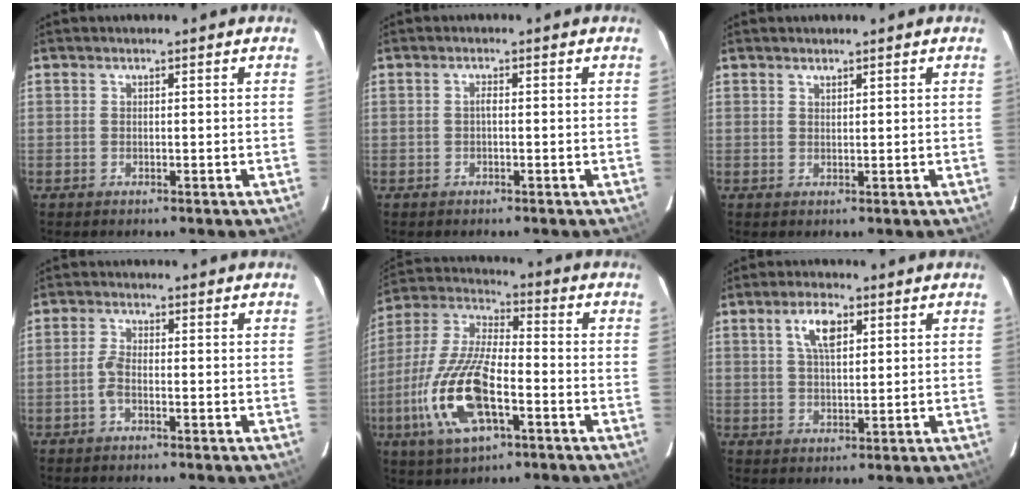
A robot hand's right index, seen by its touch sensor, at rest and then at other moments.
{"total": 0.8, "force": [-0.2, 0.2, 0.7], "torque": [-0.014, 0.005, -0.006]}
{"total": 0.9, "force": [0.8, 0.3, 0.3], "torque": [-0.005, 0.001, 0.015]}
{"total": 2.4, "force": [-1.1, 0.8, 1.9], "torque": [-0.049, 0.006, -0.024]}
{"total": 17.9, "force": [-6.3, 6.6, 15.3], "torque": [-0.332, -0.011, -0.121]}
{"total": 5.8, "force": [2.5, 2.4, 4.7], "torque": [-0.084, 0.010, 0.045]}